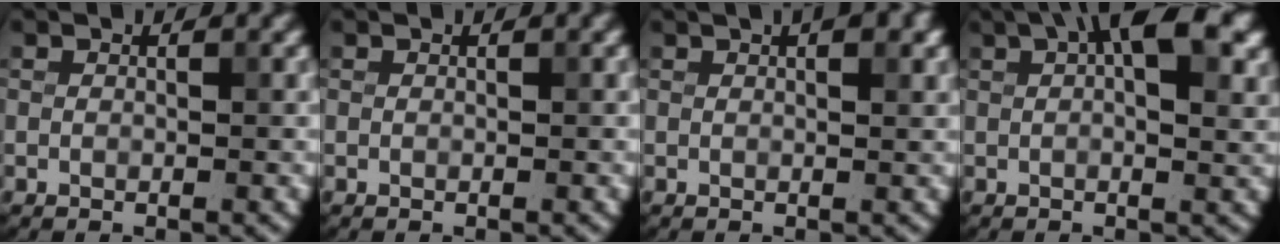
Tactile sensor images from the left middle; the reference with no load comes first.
{"total": 0.0}
{"total": 3.8, "force": [2.0, 1.6, 2.8], "torque": [-0.012, 0.009, 0.008]}
{"total": 7.9, "force": [3.3, 3.0, 6.5], "torque": [-0.089, 0.016, 0.042]}